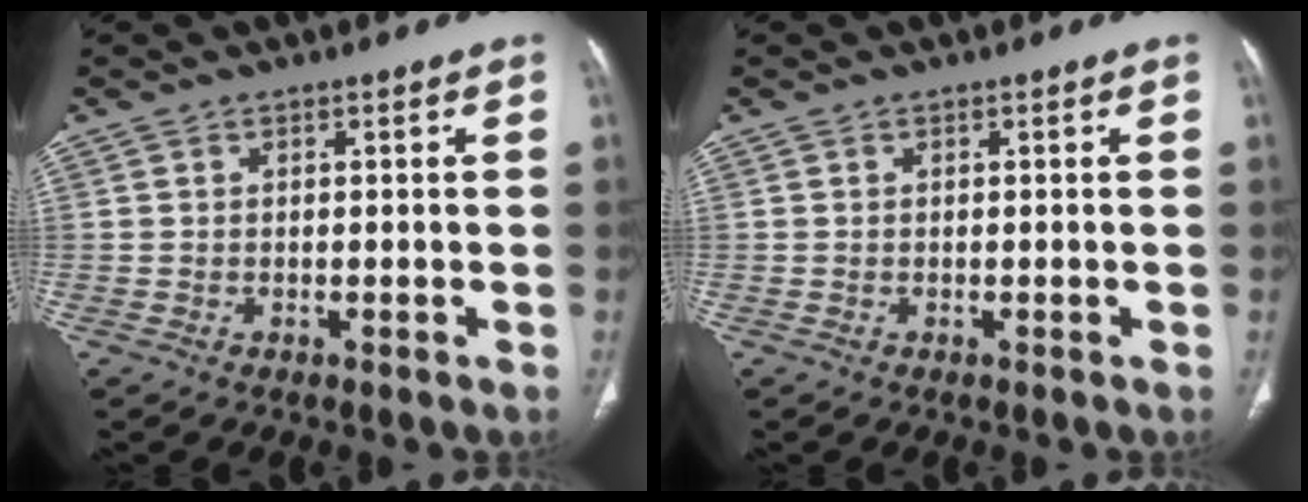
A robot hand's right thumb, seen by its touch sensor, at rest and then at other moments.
{"total": 0.0}